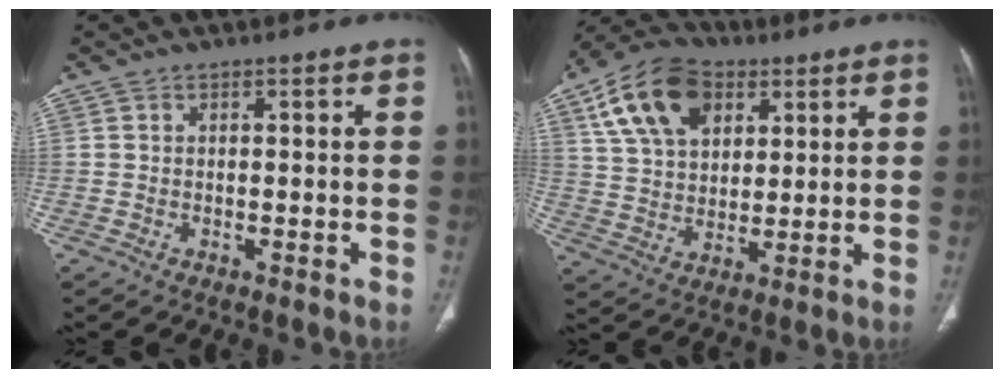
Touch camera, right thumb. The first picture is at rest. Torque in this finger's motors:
{"motor_torque": [-0.79, 1.43, 0.25, 0.44, 0.11]}